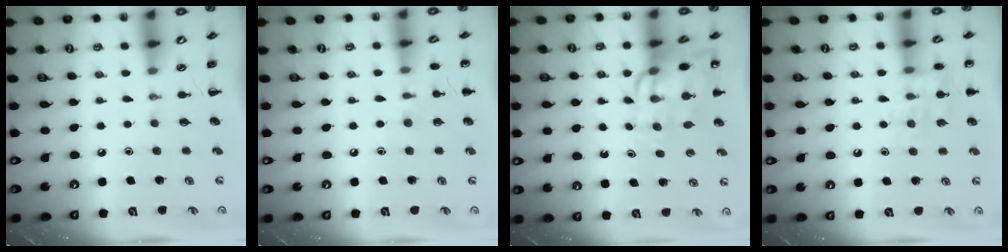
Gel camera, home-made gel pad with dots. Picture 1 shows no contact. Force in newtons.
{"total": 5.9, "press": 5.7, "slide": 1.7}
{"total": 12.2, "press": 11.8, "slide": 3.3}
{"total": 10.1, "press": 10.1, "slide": 0.6}